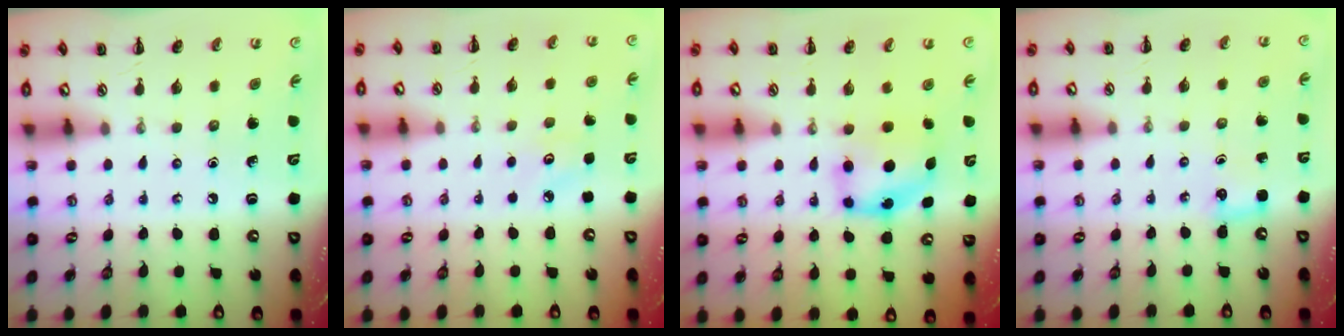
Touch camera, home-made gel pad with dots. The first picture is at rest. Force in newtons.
{"total": 2.7, "press": 2.6, "slide": 0.7}
{"total": 6.2, "press": 6.2, "slide": 0.9}
{"total": 2.8, "press": 2.6, "slide": 0.9}